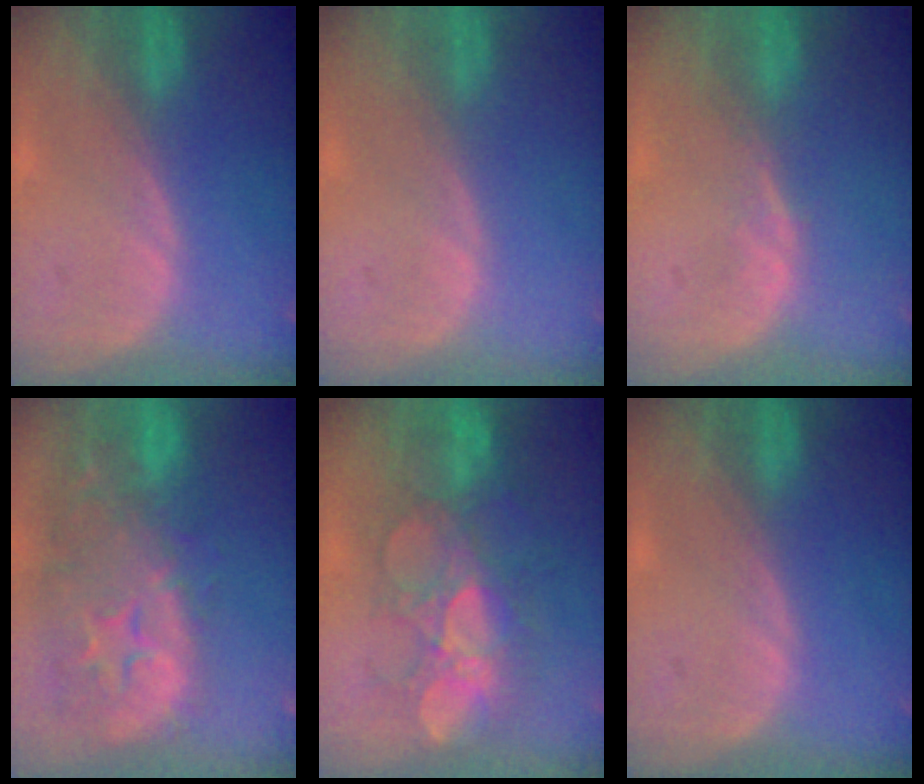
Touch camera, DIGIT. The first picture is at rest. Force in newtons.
{"total": 0.0}
{"total": 1.5, "press": 1.2, "slide": 0.9}
{"total": 14.1, "press": 11.4, "slide": 8.3}
{"total": 9.5, "press": 9.0, "slide": 3.1}
{"total": 0.0}